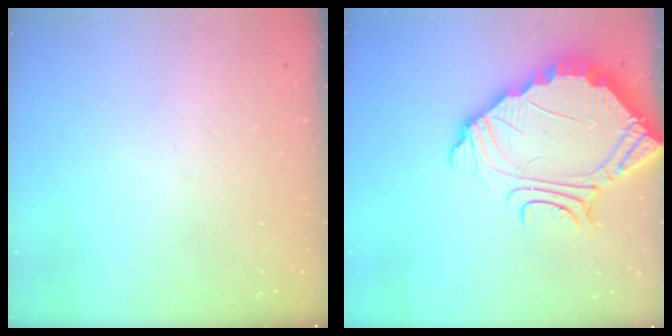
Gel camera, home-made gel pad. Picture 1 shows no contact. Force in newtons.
{"total": 8.6, "press": 8.5, "slide": 0.6}